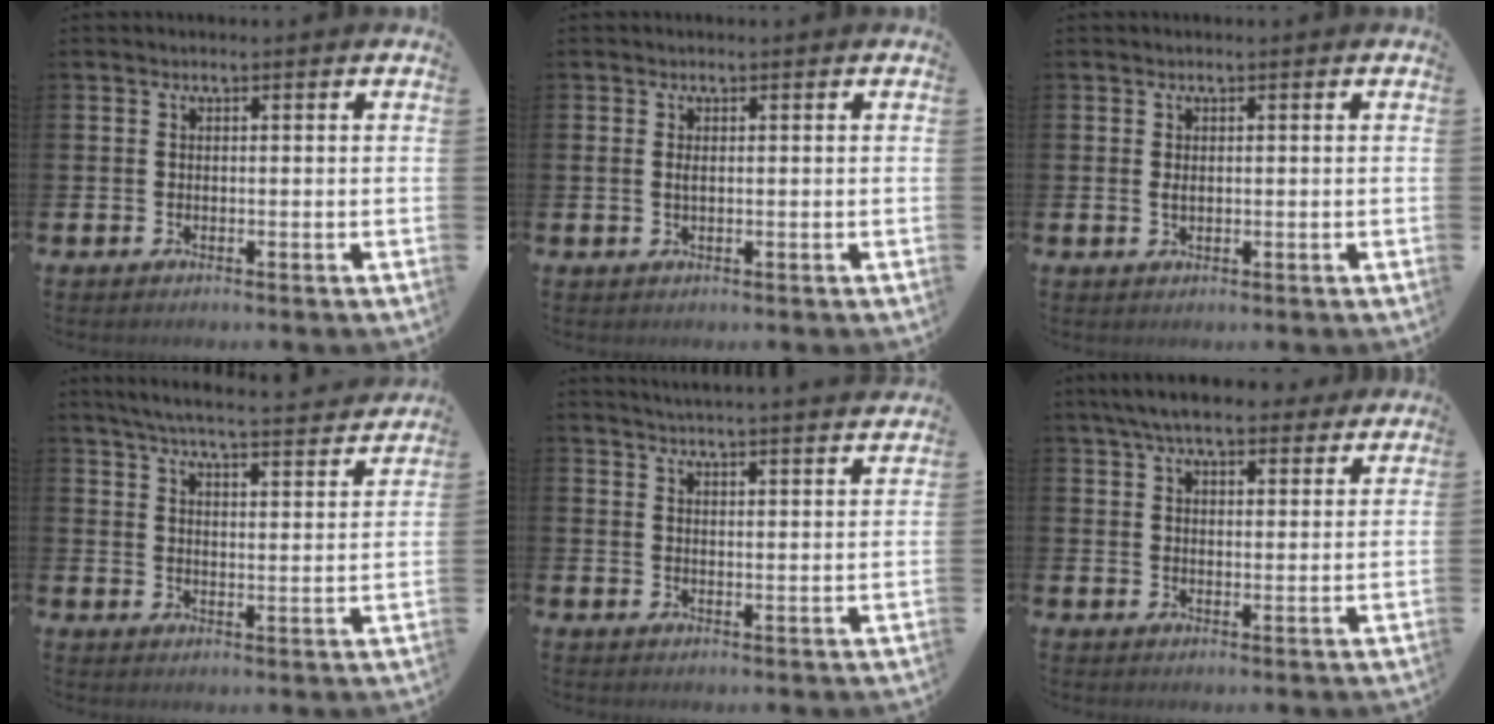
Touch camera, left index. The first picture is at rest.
{"total": 0.7, "force": [0.2, 0.2, 0.7], "torque": [-0.008, 0.000, 0.002]}
{"total": 0.8, "force": [0.2, 0.4, 0.6], "torque": [-0.007, 0.002, 0.001]}
{"total": 6.1, "force": [5.8, 0.3, 1.9], "torque": [-0.053, -0.041, 0.099]}
{"total": 4.5, "force": [4.5, -0.9, 0.2], "torque": [-0.014, -0.031, 0.078]}
{"total": 7.1, "force": [6.3, 1.6, 2.7], "torque": [-0.061, -0.018, 0.115]}